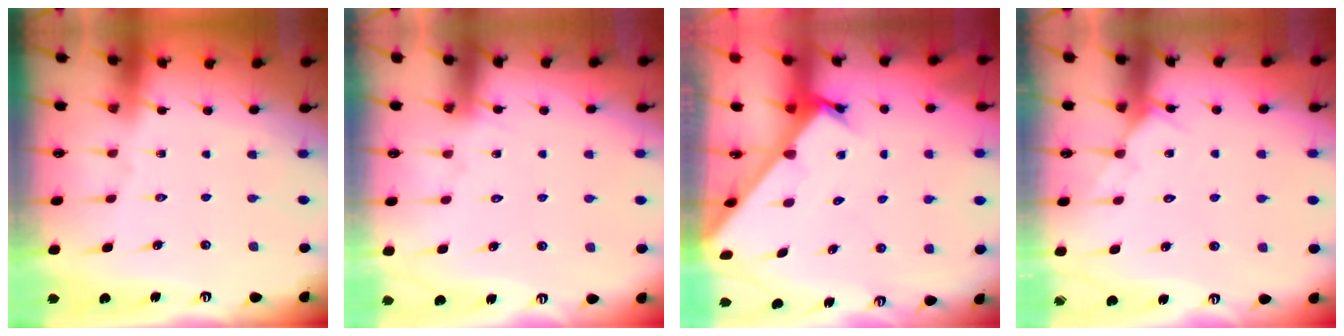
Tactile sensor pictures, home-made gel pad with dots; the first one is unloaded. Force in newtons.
{"total": 5.3, "press": 5.3, "slide": 0.3}
{"total": 2.2, "press": 2.2, "slide": 0.2}
{"total": 6.5, "press": 6.5, "slide": 0.5}